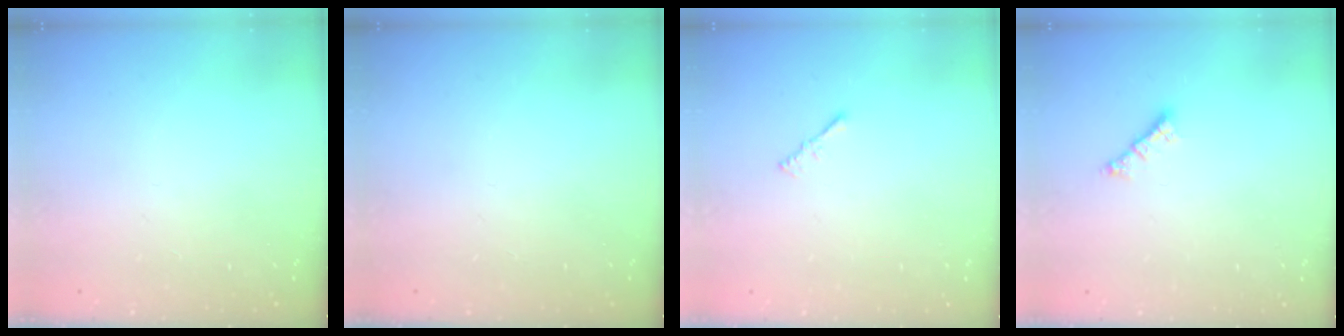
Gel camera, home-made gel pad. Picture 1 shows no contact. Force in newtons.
{"total": 0.0}
{"total": 0.7, "press": 0.6, "slide": 0.3}
{"total": 1.2, "press": 1.2, "slide": 0.3}